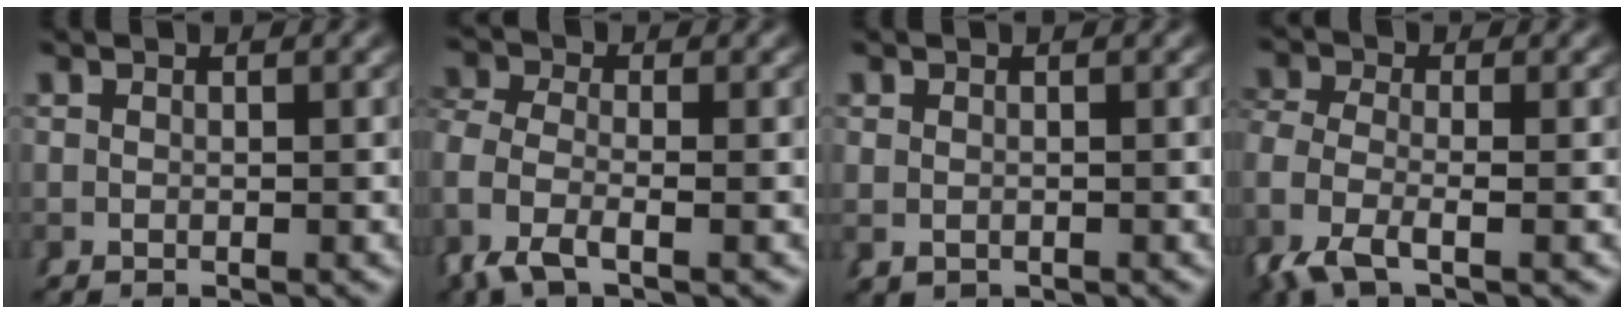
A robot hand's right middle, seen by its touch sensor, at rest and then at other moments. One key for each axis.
{"total": 3.9, "fx": -1.1, "fy": 2.4, "fz": 2.8, "tx": -0.095, "ty": -0.024, "tz": -0.010}
{"total": 1.2, "fx": -0.2, "fy": 1.1, "fz": 0.5, "tx": -0.025, "ty": -0.014, "tz": 0.007}
{"total": 4.2, "fx": -1.4, "fy": 2.4, "fz": 3.2, "tx": -0.102, "ty": -0.027, "tz": -0.012}